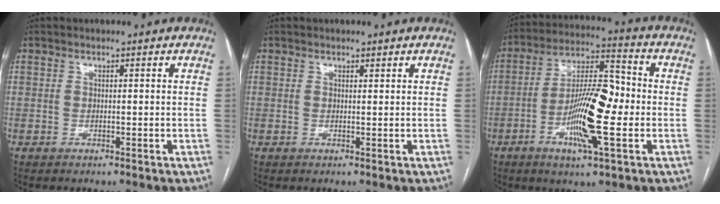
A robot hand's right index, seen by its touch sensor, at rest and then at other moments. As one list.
[{"total": 0.5, "force": [0.5, 0.1, 0.2], "torque": [-0.009, -0.001, 0.008]}, {"total": 13.8, "force": [-2.9, 2.6, 13.3], "torque": [-0.242, 0.007, -0.053]}]